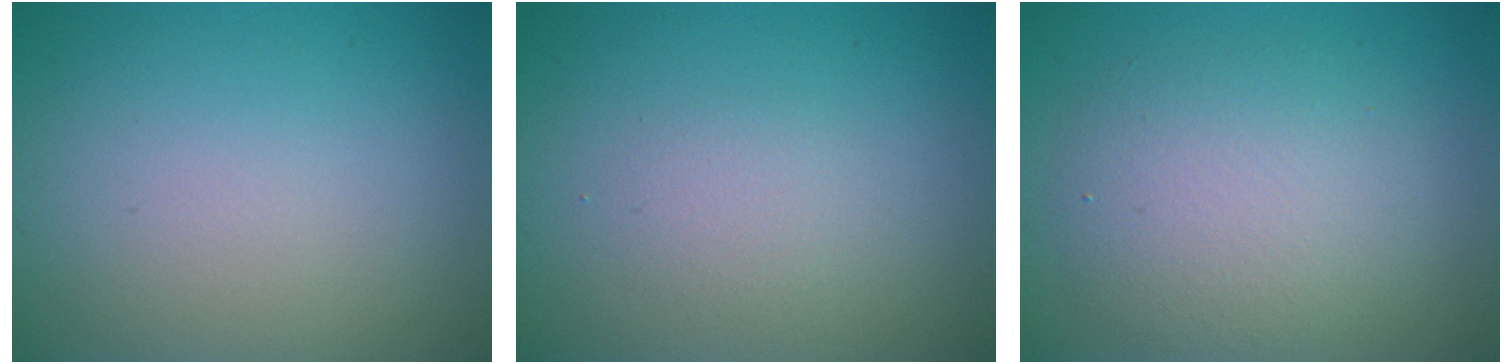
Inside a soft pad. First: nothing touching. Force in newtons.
{"total": 1.4, "press": 1.3, "slide": 0.1}
{"total": 4.8, "press": 4.8, "slide": 0.3}